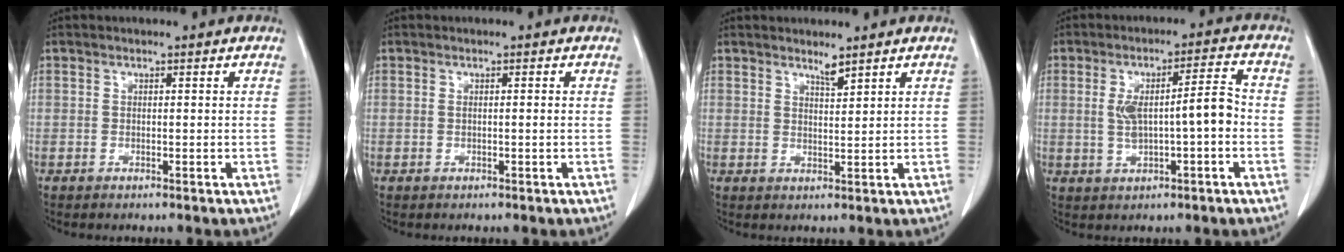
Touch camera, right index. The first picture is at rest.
{"total": 0.7, "force": [0.0, 0.0, 0.7], "torque": [-0.013, 0.002, 0.004]}
{"total": 1.9, "force": [1.7, -0.1, 0.8], "torque": [-0.015, -0.007, 0.034]}
{"total": 8.0, "force": [-0.5, 1.5, 7.8], "torque": [-0.137, 0.024, -0.002]}